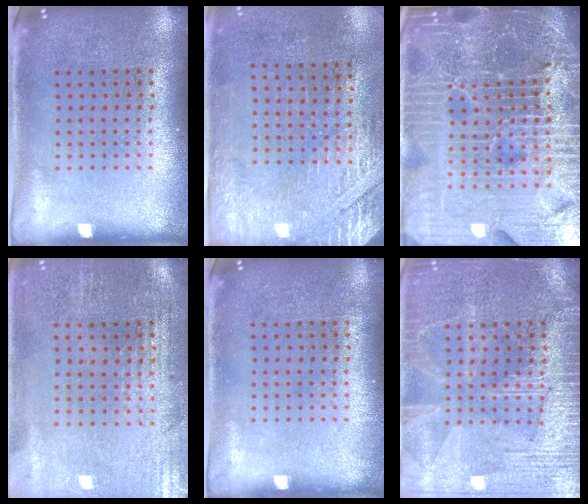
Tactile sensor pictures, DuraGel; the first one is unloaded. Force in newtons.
{"total": 2.9, "press": 2.5, "slide": 1.5}
{"total": 7.3, "press": 6.3, "slide": 3.7}
{"total": 0.6, "press": 0.5, "slide": 0.4}
{"total": 0.0}
{"total": 5.0, "press": 4.9, "slide": 0.6}